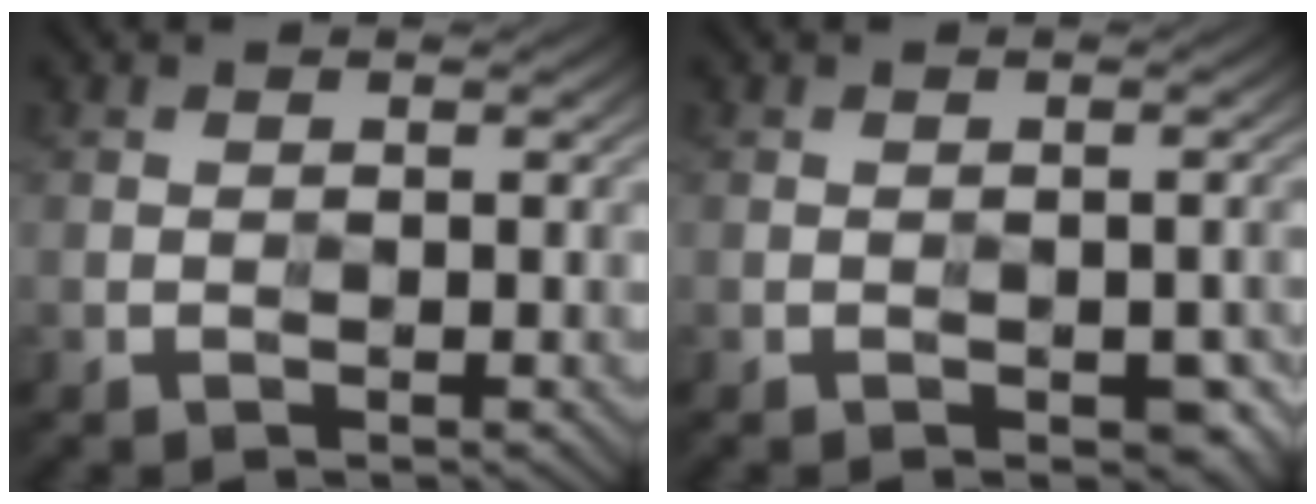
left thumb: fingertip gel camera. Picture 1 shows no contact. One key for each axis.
{"total": 4.6, "fx": -2.2, "fy": 2.8, "fz": 2.9, "tx": -0.027, "ty": -0.020, "tz": -0.019}